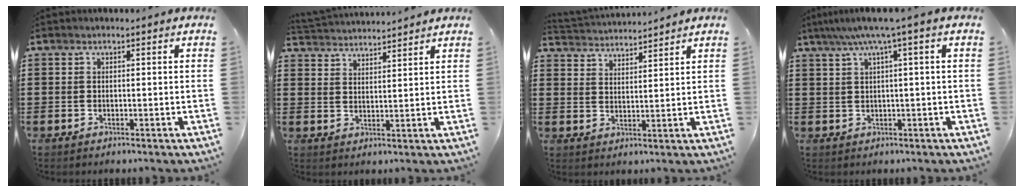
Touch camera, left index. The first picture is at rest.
{"total": 3.0, "force": [3.0, -0.2, -0.3], "torque": [-0.007, -0.016, 0.053]}
{"total": 3.0, "force": [3.0, -0.2, -0.3], "torque": [-0.007, -0.016, 0.054]}
{"total": 4.6, "force": [1.8, -0.5, 4.3], "torque": [-0.085, -0.001, 0.026]}